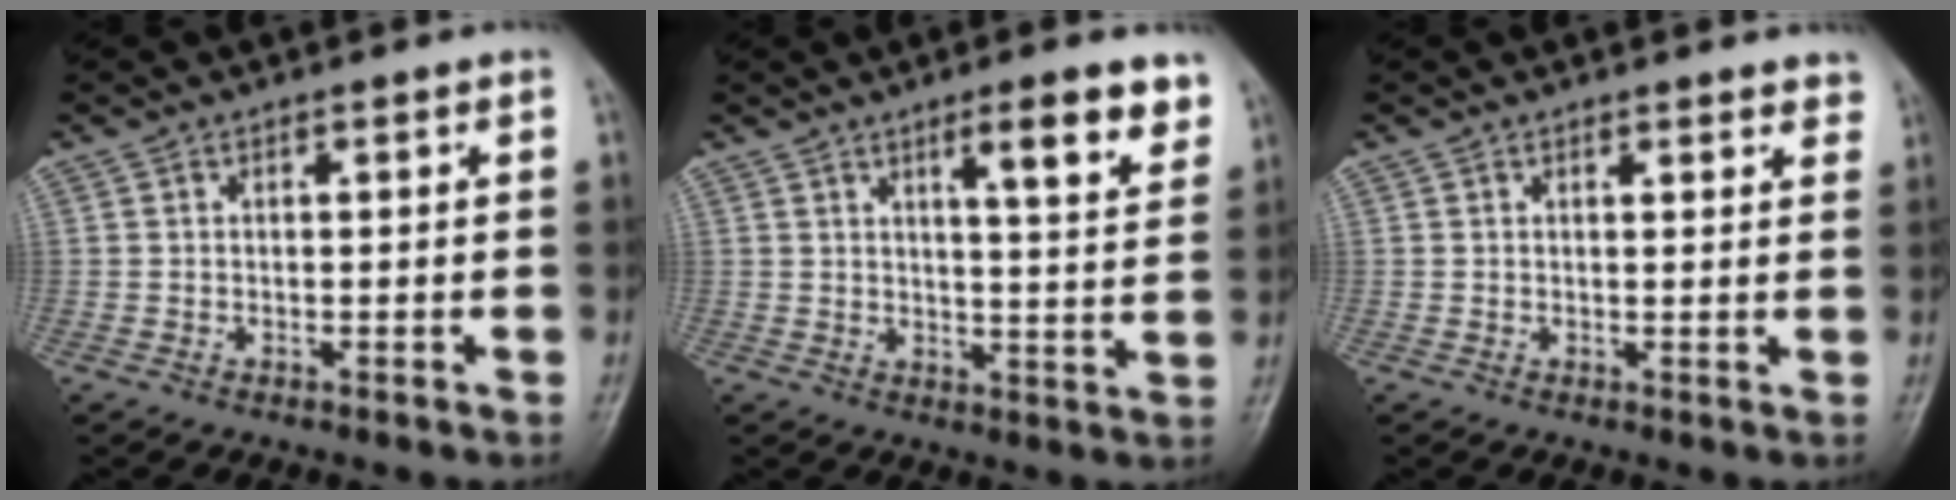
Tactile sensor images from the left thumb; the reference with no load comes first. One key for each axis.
{"total": 8.7, "fx": 5.3, "fy": 1.5, "fz": 6.7, "tx": -0.084, "ty": -0.033, "tz": 0.075}
{"total": 2.9, "fx": 2.6, "fy": 0.8, "fz": 1.1, "tx": 0.004, "ty": -0.008, "tz": 0.023}